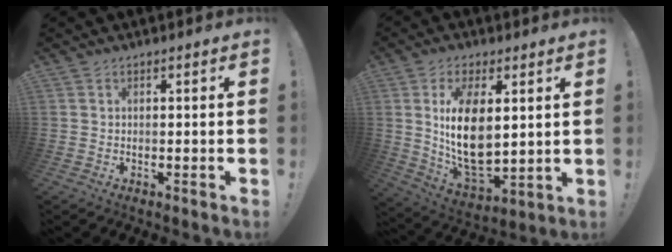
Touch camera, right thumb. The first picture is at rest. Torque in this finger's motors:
{"motor_torque": [-0.03, 1.04, 0.73, 0.74, 0.12]}